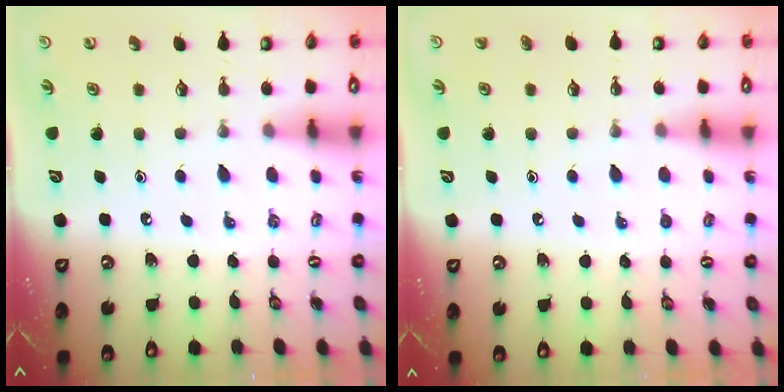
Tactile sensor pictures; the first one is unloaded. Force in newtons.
{"total": 0.9, "press": 0.9, "slide": 0.0}